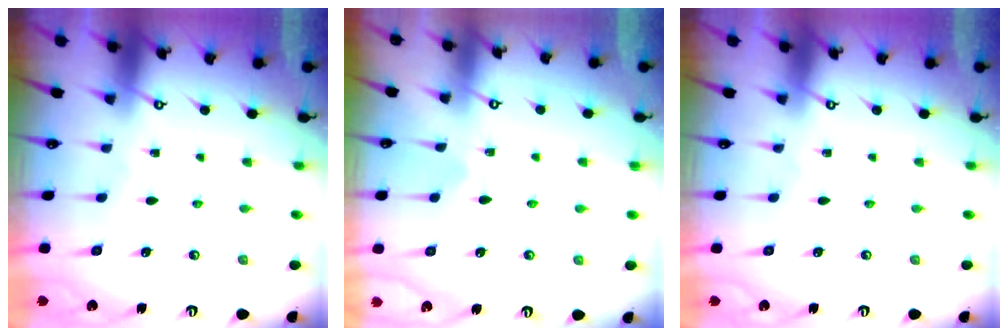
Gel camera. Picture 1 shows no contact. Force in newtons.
{"total": 6.7, "press": 6.7, "slide": 0.4}
{"total": 0.0}